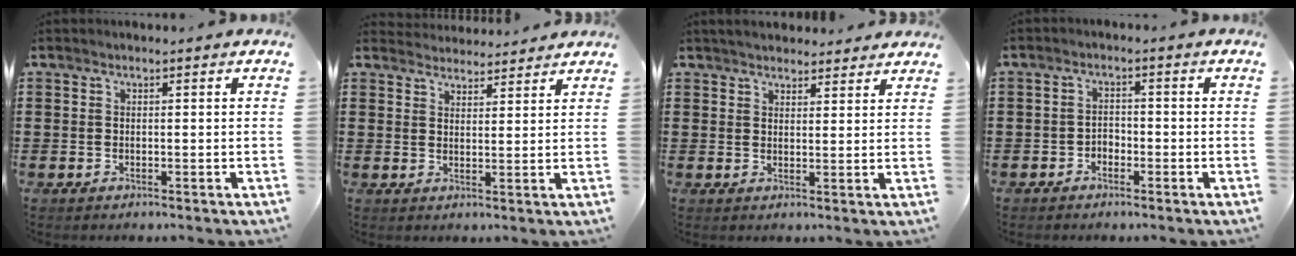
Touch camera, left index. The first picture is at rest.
{"total": 3.2, "force": [3.1, 0.5, -0.1], "torque": [-0.007, -0.011, 0.060]}
{"total": 3.0, "force": [2.9, 0.4, 0.4], "torque": [-0.015, -0.004, 0.055]}
{"total": 1.7, "force": [-1.5, 0.8, 0.4], "torque": [-0.015, 0.002, -0.033]}